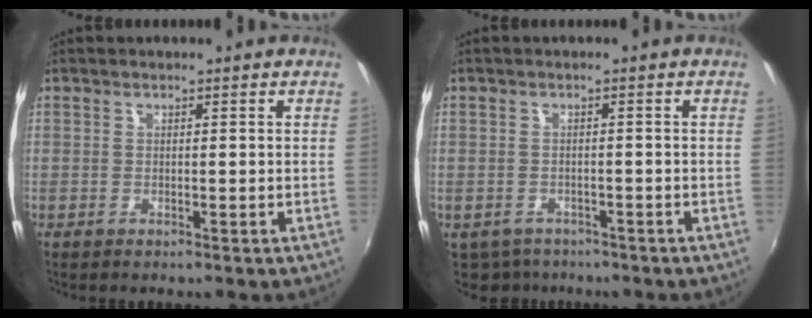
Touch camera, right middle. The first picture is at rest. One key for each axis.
{"total": 4.8, "fx": -3.7, "fy": 2.9, "fz": 1.1, "tx": -0.033, "ty": -0.013, "tz": -0.054}